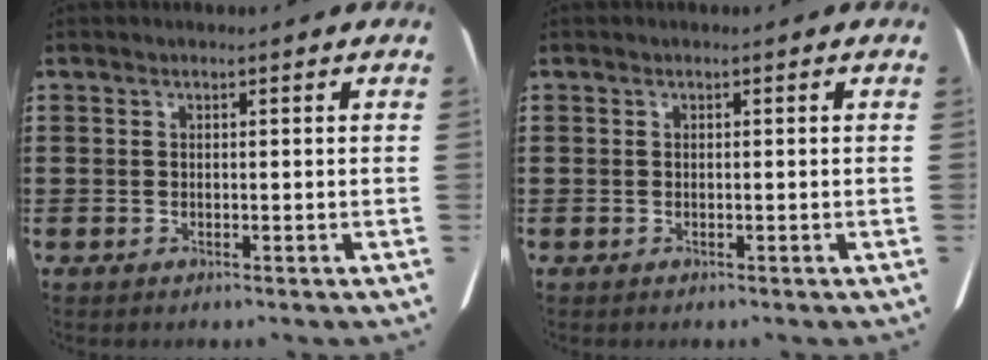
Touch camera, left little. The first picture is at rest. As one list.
[{"total": 0.0}]